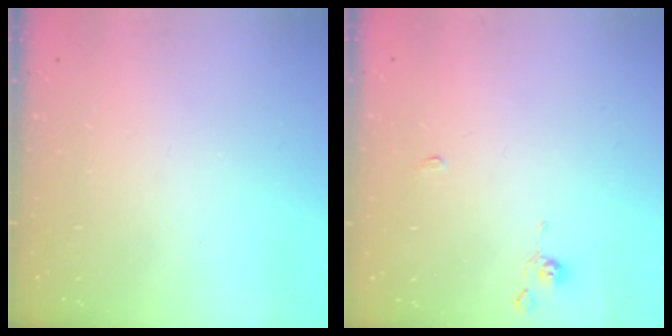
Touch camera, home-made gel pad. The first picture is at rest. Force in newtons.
{"total": 1.3, "press": 1.3, "slide": 0.3}